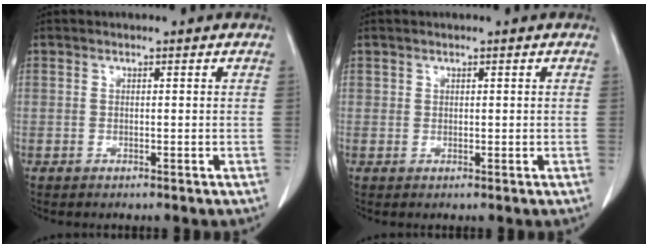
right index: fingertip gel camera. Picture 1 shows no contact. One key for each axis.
{"total": 0.8, "fx": 0.4, "fy": 0.6, "fz": 0.1, "tx": 0.007, "ty": -0.001, "tz": 0.005}